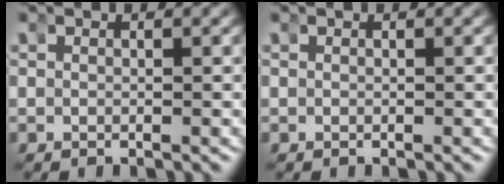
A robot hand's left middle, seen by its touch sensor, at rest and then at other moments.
{"total": 0.0}